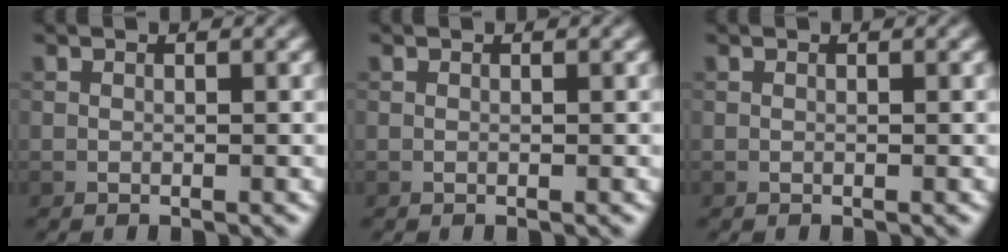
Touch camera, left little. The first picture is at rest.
{"total": 0.0}
{"total": 0.0}